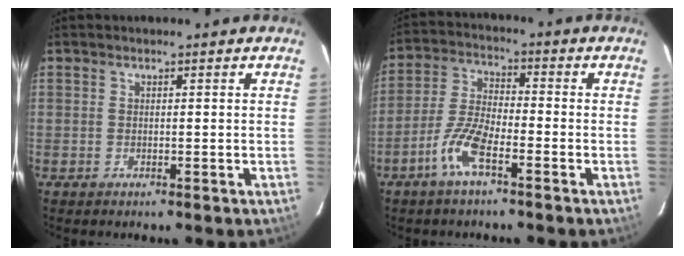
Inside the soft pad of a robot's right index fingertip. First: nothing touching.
{"total": 7.8, "force": [-4.6, 1.8, 6.0], "torque": [-0.134, 0.004, -0.095]}